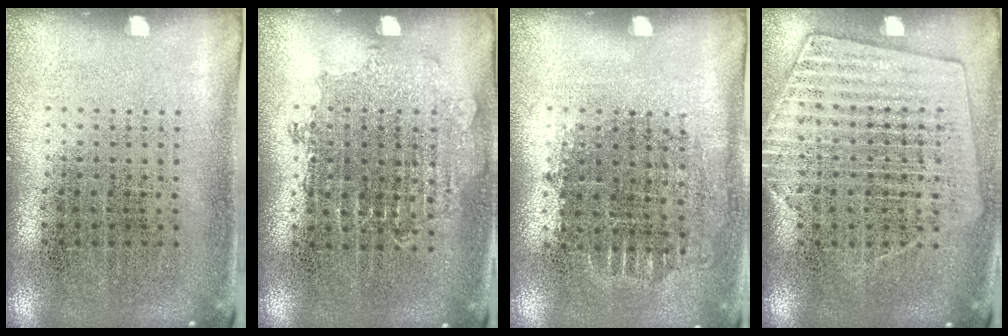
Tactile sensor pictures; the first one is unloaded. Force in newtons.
{"total": 0.7, "press": 0.7, "slide": 0.2}
{"total": 0.7, "press": 0.7, "slide": 0.2}
{"total": 1.4, "press": 1.3, "slide": 0.5}